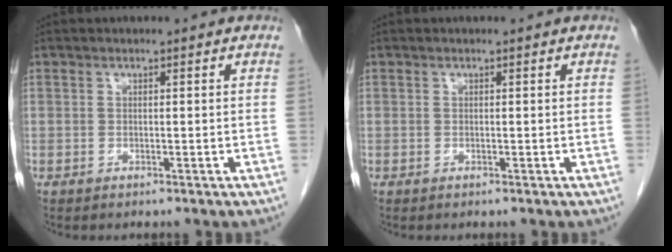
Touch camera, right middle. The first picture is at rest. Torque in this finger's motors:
{"motor_torque": [0.09, 0.12, 0.00, -0.01]}